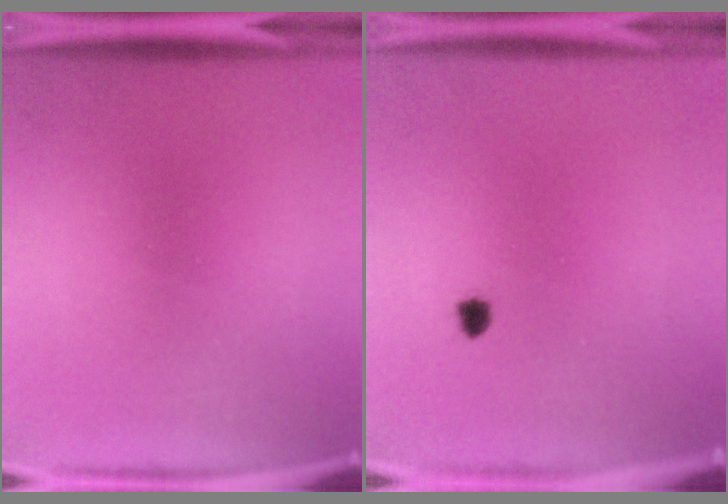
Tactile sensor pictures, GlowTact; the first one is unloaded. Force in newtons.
{"total": 1.1}